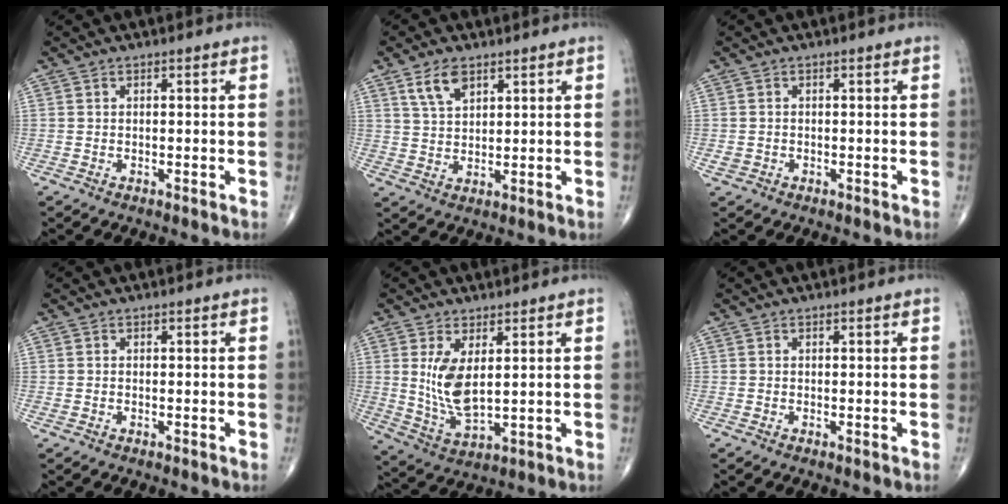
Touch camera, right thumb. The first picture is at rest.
{"total": 5.5, "force": [3.2, 2.8, 3.5], "torque": [-0.059, -0.015, 0.065]}
{"total": 1.2, "force": [-0.4, 1.1, 0.4], "torque": [-0.005, 0.006, -0.003]}
{"total": 0.0}
{"total": 8.5, "force": [1.9, 3.8, 7.4], "torque": [-0.145, -0.024, 0.051]}
{"total": 0.0}